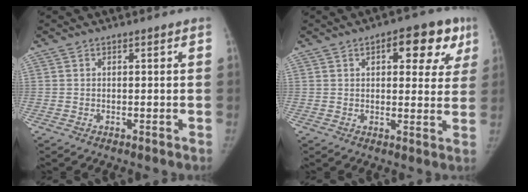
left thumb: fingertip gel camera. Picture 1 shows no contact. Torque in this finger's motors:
{"motor_torque": [0.03, 0.05, 0.17, 0.47, 0.05]}